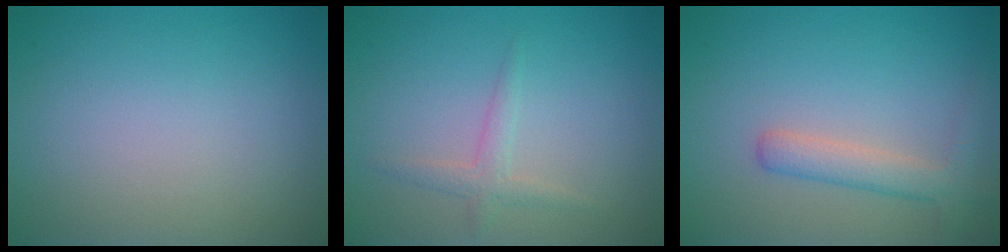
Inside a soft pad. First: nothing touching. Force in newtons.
{"total": 1.6, "press": 1.6, "slide": 0.1}
{"total": 2.8, "press": 2.8, "slide": 0.1}